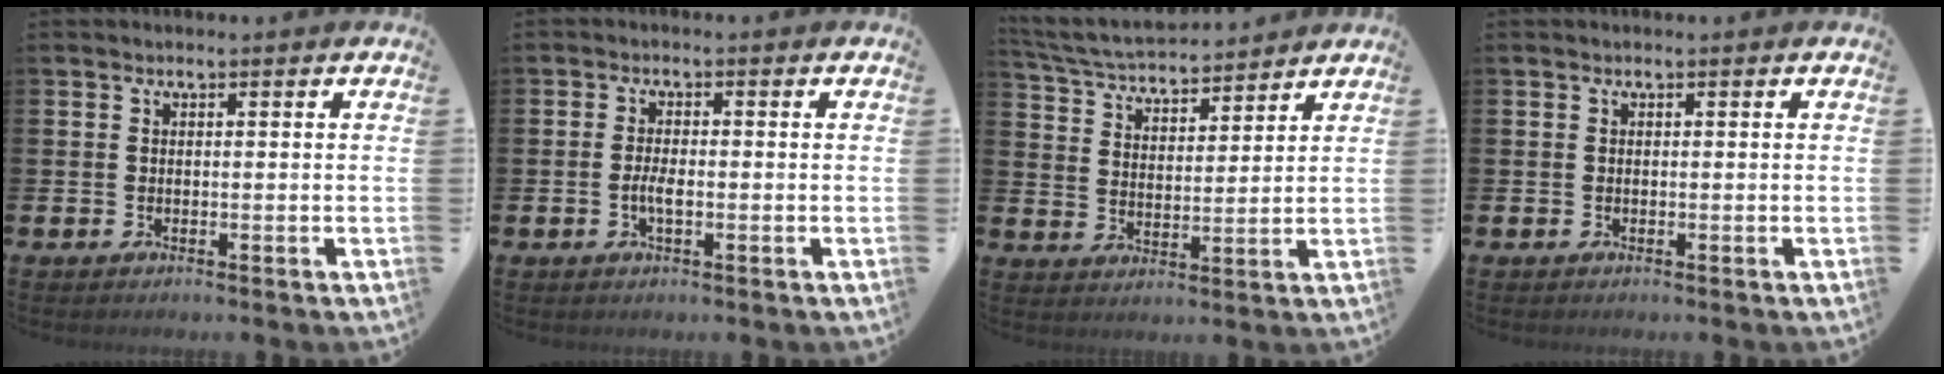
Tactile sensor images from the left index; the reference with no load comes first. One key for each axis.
{"total": 2.3, "fx": -0.6, "fy": 0.8, "fz": 2.1, "tx": -0.037, "ty": 0.002, "tz": -0.012}
{"total": 5.2, "fx": 5.1, "fy": 0.7, "fz": 0.8, "tx": -0.043, "ty": -0.033, "tz": 0.090}
{"total": 0.0}